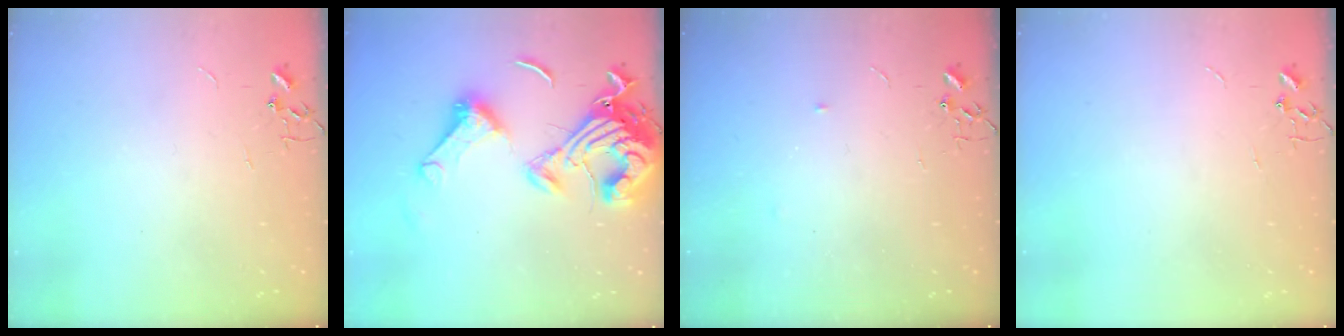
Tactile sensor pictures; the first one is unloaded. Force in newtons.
{"total": 19.7, "press": 19.6, "slide": 2.2}
{"total": 2.8, "press": 2.8, "slide": 0.4}
{"total": 0.0}